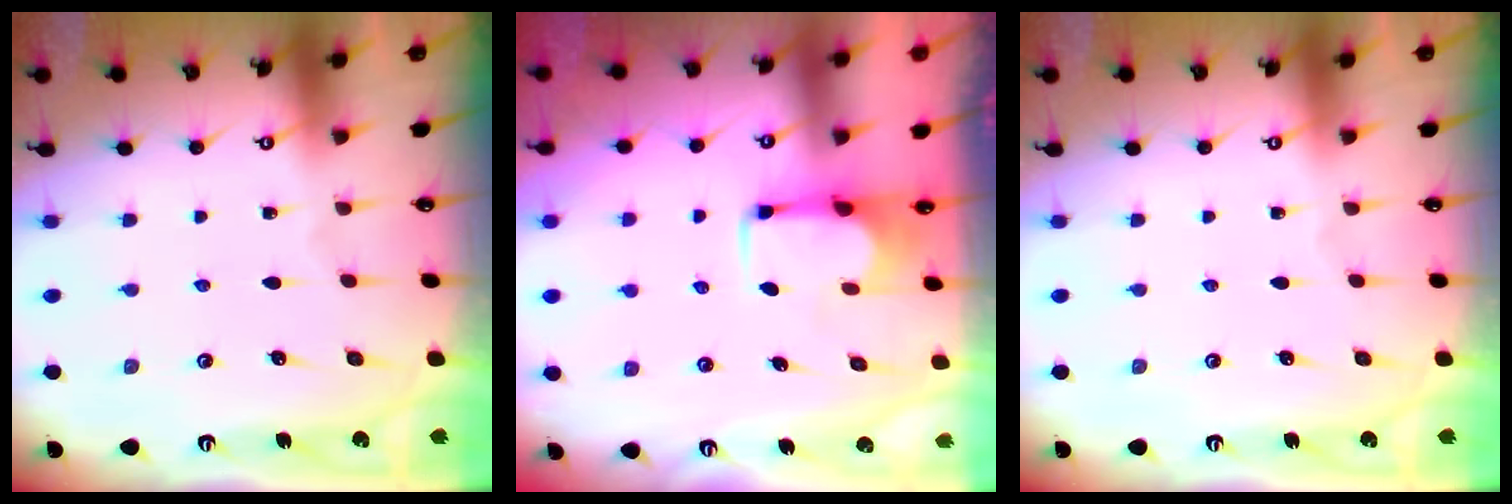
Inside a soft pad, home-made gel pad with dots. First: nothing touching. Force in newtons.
{"total": 2.3, "press": 2.3, "slide": 0.4}
{"total": 0.0}